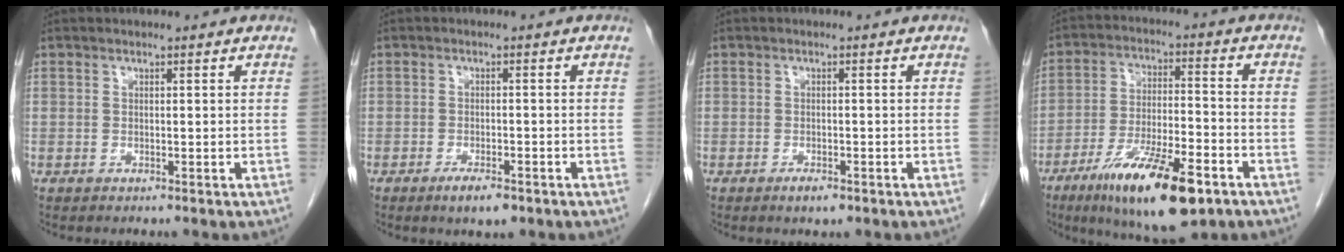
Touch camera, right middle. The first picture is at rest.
{"total": 3.5, "force": [-2.3, 1.0, 2.5], "torque": [-0.046, -0.001, -0.034]}
{"total": 1.8, "force": [-1.2, 0.6, 1.2], "torque": [-0.022, 0.000, -0.015]}
{"total": 16.3, "force": [-9.5, 3.6, 12.7], "torque": [-0.219, -0.023, -0.156]}